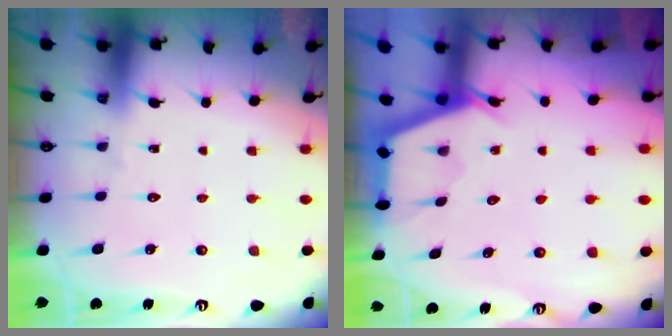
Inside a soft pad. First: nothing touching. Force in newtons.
{"total": 2.9, "press": 2.9, "slide": 0.3}